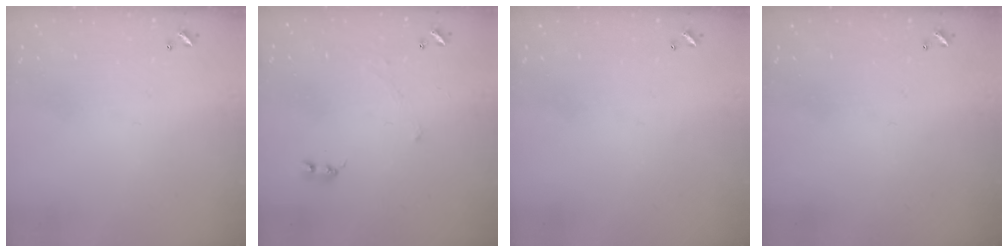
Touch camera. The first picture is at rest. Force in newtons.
{"total": 0.0}
{"total": 0.0}
{"total": 0.0}